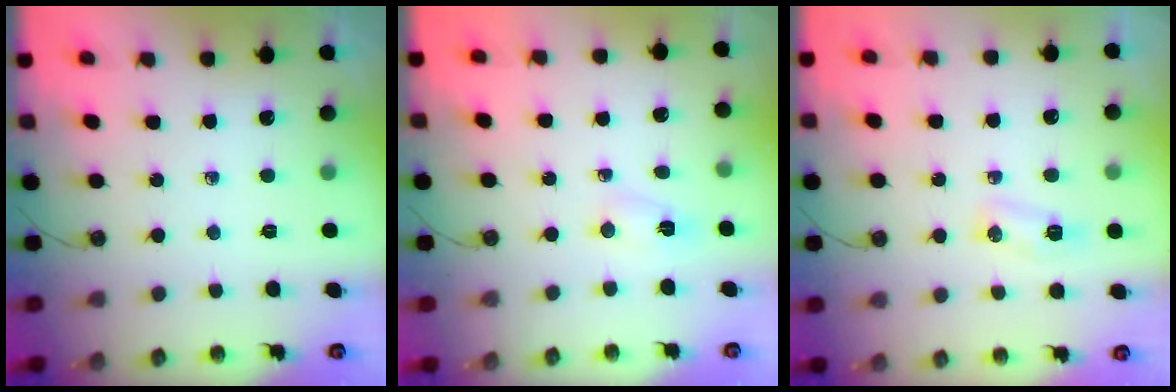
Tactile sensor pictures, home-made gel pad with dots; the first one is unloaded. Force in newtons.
{"total": 2.3, "press": 2.2, "slide": 0.6}
{"total": 4.8, "press": 4.7, "slide": 0.8}